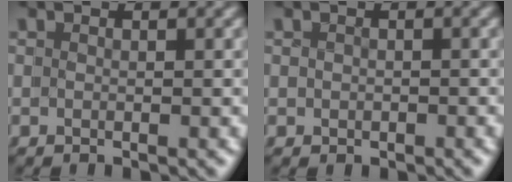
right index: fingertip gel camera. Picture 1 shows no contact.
{"total": 0.7, "force": [-0.1, 0.1, -0.7], "torque": [0.015, -0.006, -0.002]}